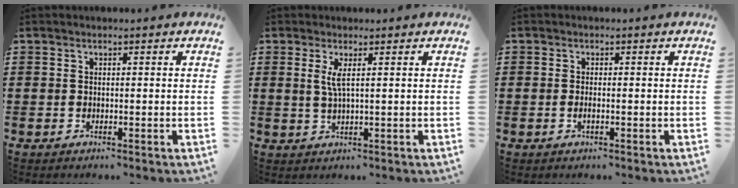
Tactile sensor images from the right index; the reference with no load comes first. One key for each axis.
{"total": 2.7, "fx": 0.8, "fy": 0.0, "fz": 2.6, "tx": -0.055, "ty": -0.002, "tz": 0.011}
{"total": 1.0, "fx": -0.4, "fy": 0.1, "fz": 0.9, "tx": -0.017, "ty": -0.002, "tz": -0.007}